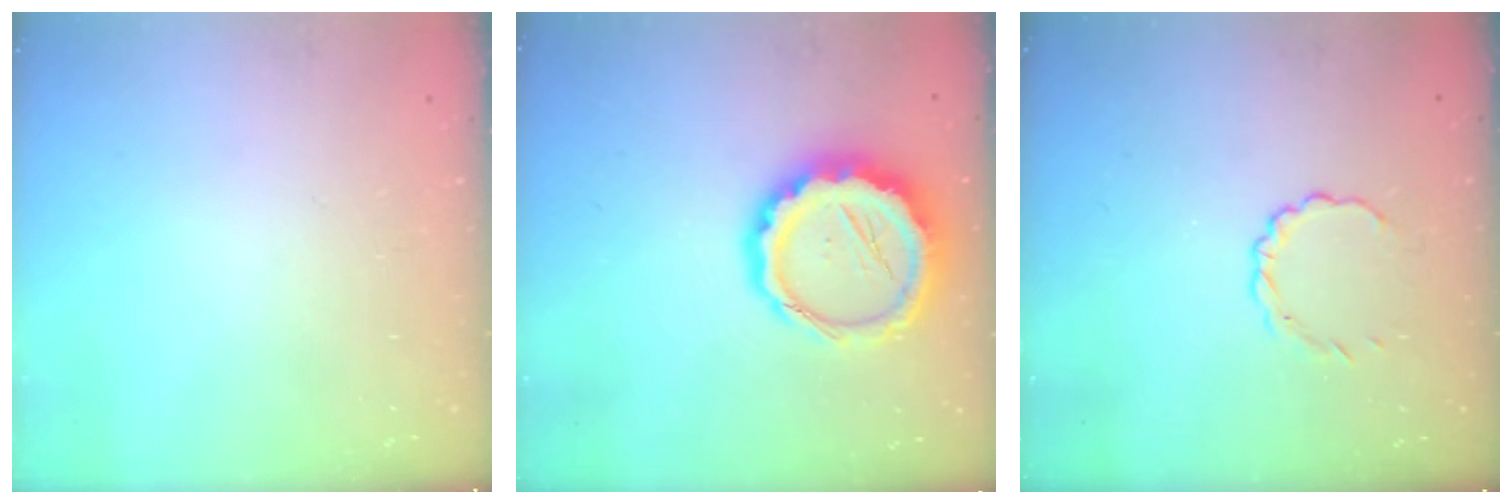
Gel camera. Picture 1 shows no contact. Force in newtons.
{"total": 11.8, "press": 11.4, "slide": 2.8}
{"total": 2.8, "press": 2.6, "slide": 1.1}